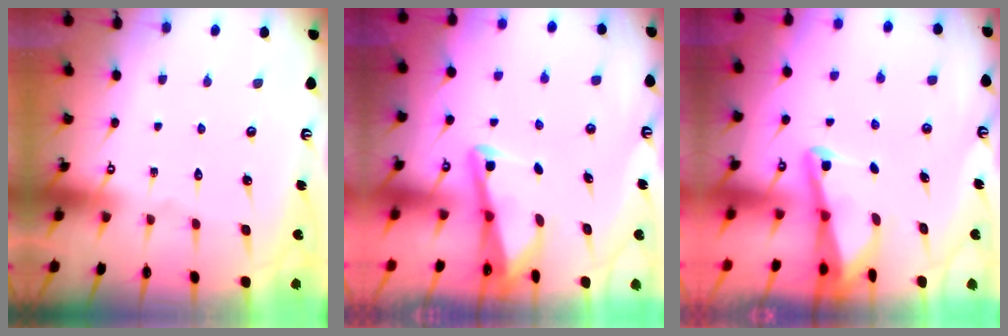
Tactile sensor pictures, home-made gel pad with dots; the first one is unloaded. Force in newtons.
{"total": 2.8, "press": 2.8, "slide": 0.4}
{"total": 2.3, "press": 2.3, "slide": 0.2}